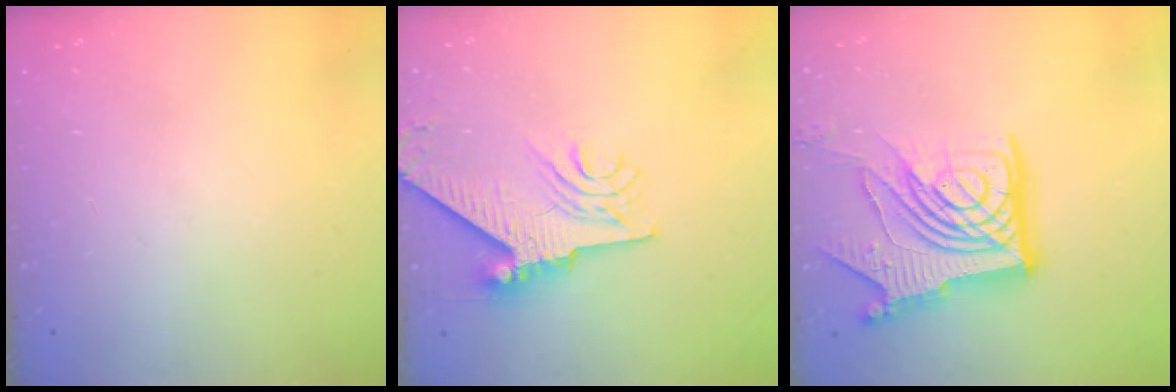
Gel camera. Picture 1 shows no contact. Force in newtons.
{"total": 11.4, "press": 11.3, "slide": 1.5}
{"total": 21.1, "press": 21.0, "slide": 2.7}